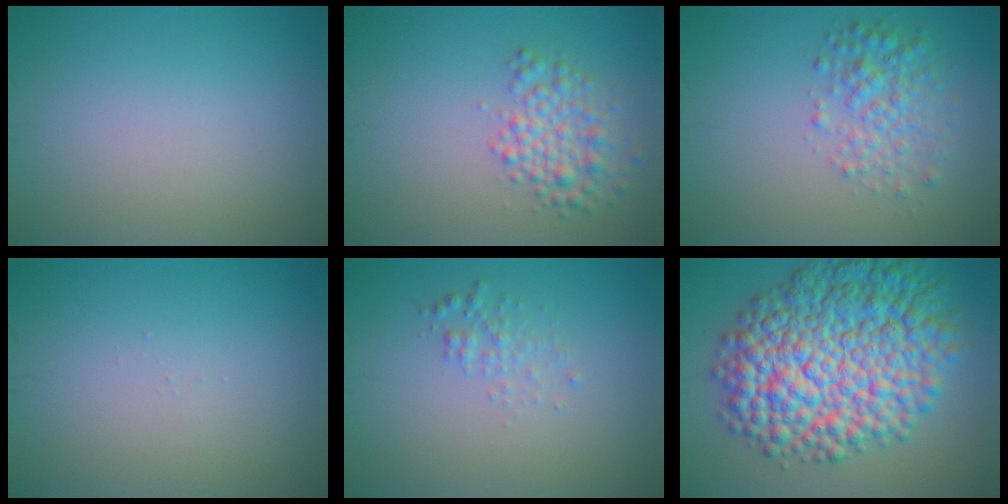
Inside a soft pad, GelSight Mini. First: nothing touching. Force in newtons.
{"total": 3.5, "press": 3.5, "slide": 0.1}
{"total": 3.4, "press": 3.4, "slide": 0.1}
{"total": 0.0}
{"total": 1.3, "press": 1.3, "slide": 0.0}
{"total": 14.2, "press": 14.2, "slide": 0.2}